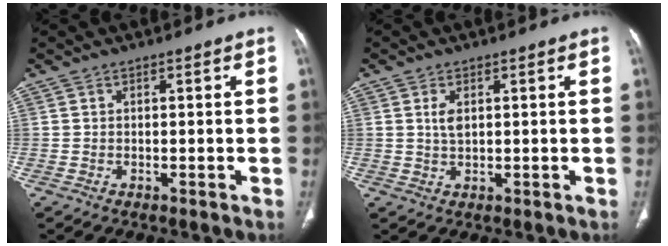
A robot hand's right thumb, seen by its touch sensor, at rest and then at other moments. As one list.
[{"total": 2.5, "force": [0.8, 1.2, 2.1], "torque": [-0.042, -0.002, 0.019]}]